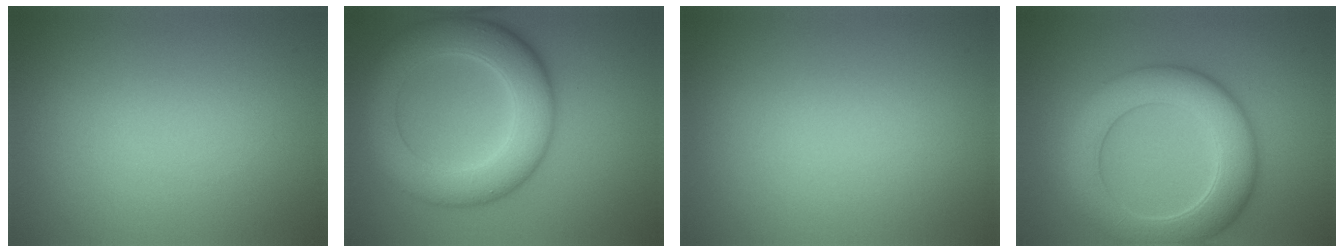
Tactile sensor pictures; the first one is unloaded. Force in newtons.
{"total": 8.2, "press": 8.2, "slide": 0.1}
{"total": 0.0}
{"total": 7.6, "press": 7.6, "slide": 0.3}